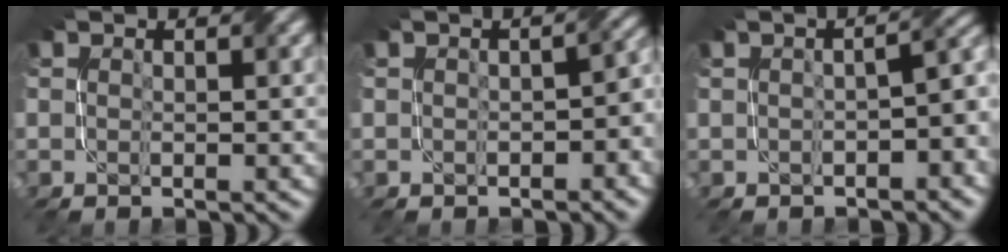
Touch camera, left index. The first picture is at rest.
{"total": 3.4, "force": [-0.6, 1.8, 2.8], "torque": [-0.026, -0.001, -0.008]}
{"total": 4.6, "force": [-0.9, 1.7, 4.3], "torque": [-0.046, 0.006, -0.010]}